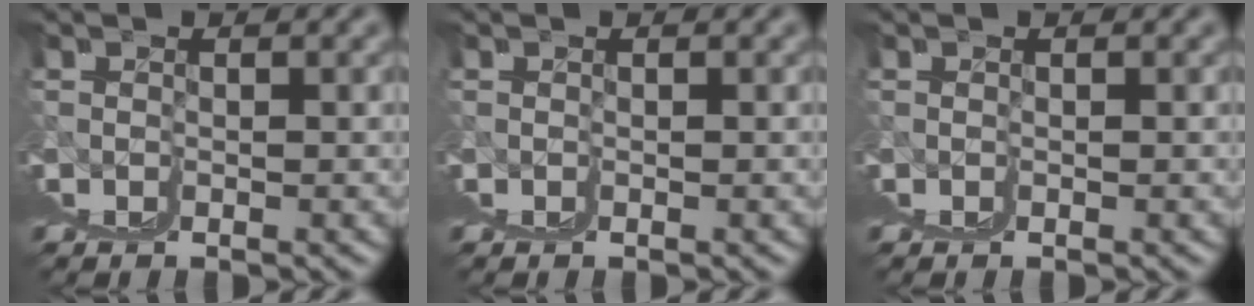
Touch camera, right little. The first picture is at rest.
{"total": 0.0}
{"total": 0.0}